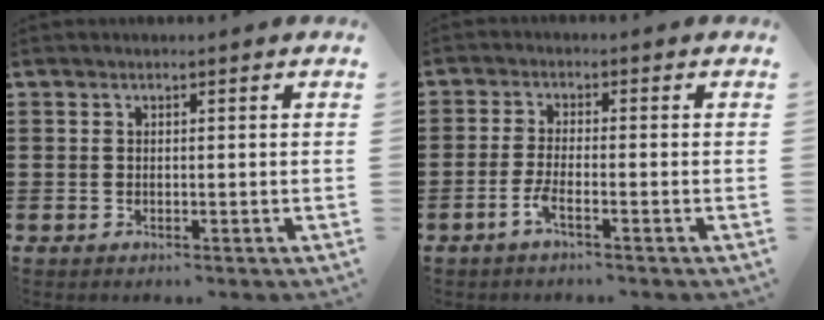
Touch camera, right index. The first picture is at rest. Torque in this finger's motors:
{"motor_torque": [1.33, 0.81, -0.02, 0.00]}